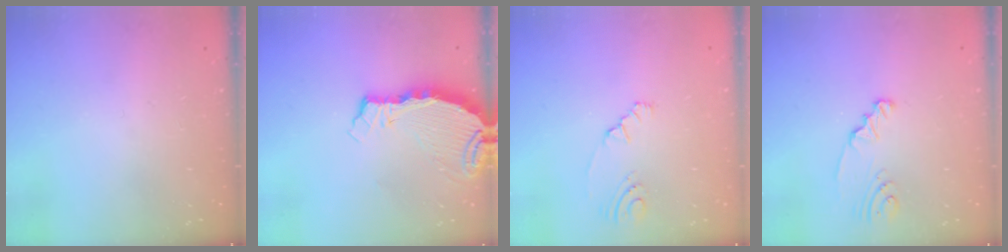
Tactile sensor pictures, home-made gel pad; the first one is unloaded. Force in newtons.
{"total": 5.7, "press": 5.7, "slide": 0.6}
{"total": 5.3, "press": 1.4, "slide": 5.1}
{"total": 2.4, "press": 2.4, "slide": 0.2}